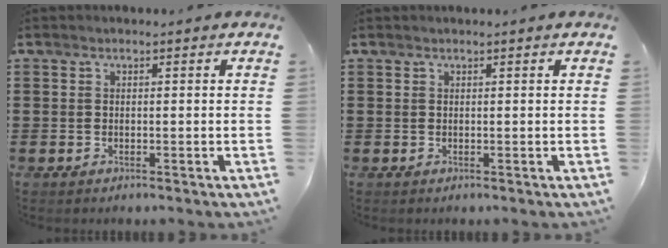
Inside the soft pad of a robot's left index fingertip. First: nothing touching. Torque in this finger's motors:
{"motor_torque": [-0.06, 0.12, -0.38, 0.02]}